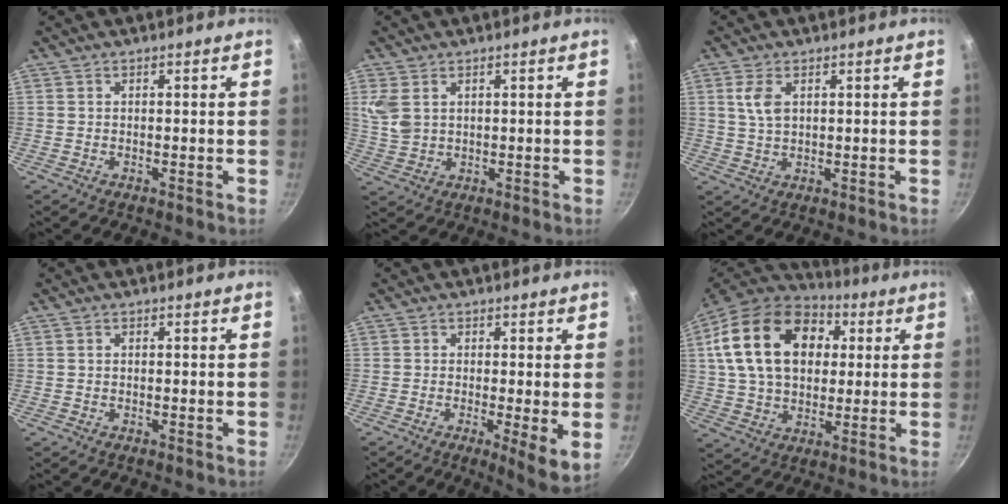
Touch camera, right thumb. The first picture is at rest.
{"total": 5.6, "force": [2.0, 3.8, 3.6], "torque": [-0.070, -0.005, 0.048]}
{"total": 4.4, "force": [1.5, 2.5, 3.4], "torque": [-0.064, -0.006, 0.030]}
{"total": 0.5, "force": [0.1, 0.4, 0.3], "torque": [-0.004, 0.003, 0.001]}
{"total": 6.5, "force": [-0.8, 1.3, 6.3], "torque": [-0.088, -0.019, -0.011]}
{"total": 22.9, "force": [6.0, 15.9, 15.4], "torque": [-0.250, 0.011, 0.099]}